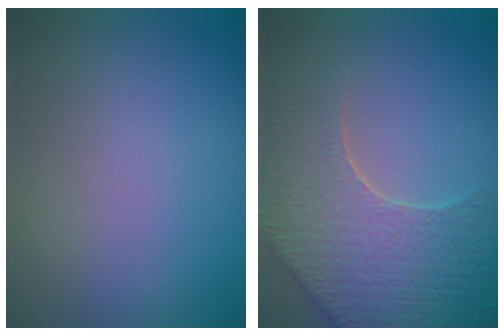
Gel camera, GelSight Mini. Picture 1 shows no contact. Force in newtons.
{"total": 9.1, "press": 6.4, "slide": 6.4}